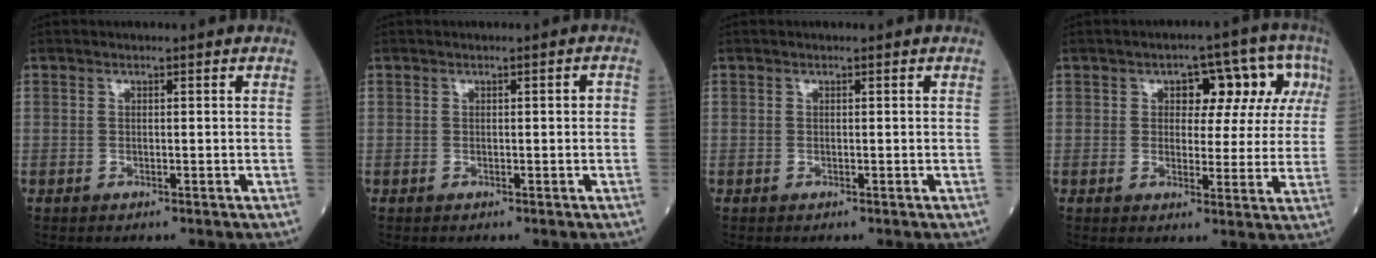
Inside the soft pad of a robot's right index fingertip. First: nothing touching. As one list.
[{"total": 0.9, "force": [0.0, 0.2, 0.8], "torque": [-0.008, 0.002, 0.000]}, {"total": 0.0}, {"total": 9.2, "force": [2.9, 4.9, 7.2], "torque": [-0.071, 0.038, 0.033]}]